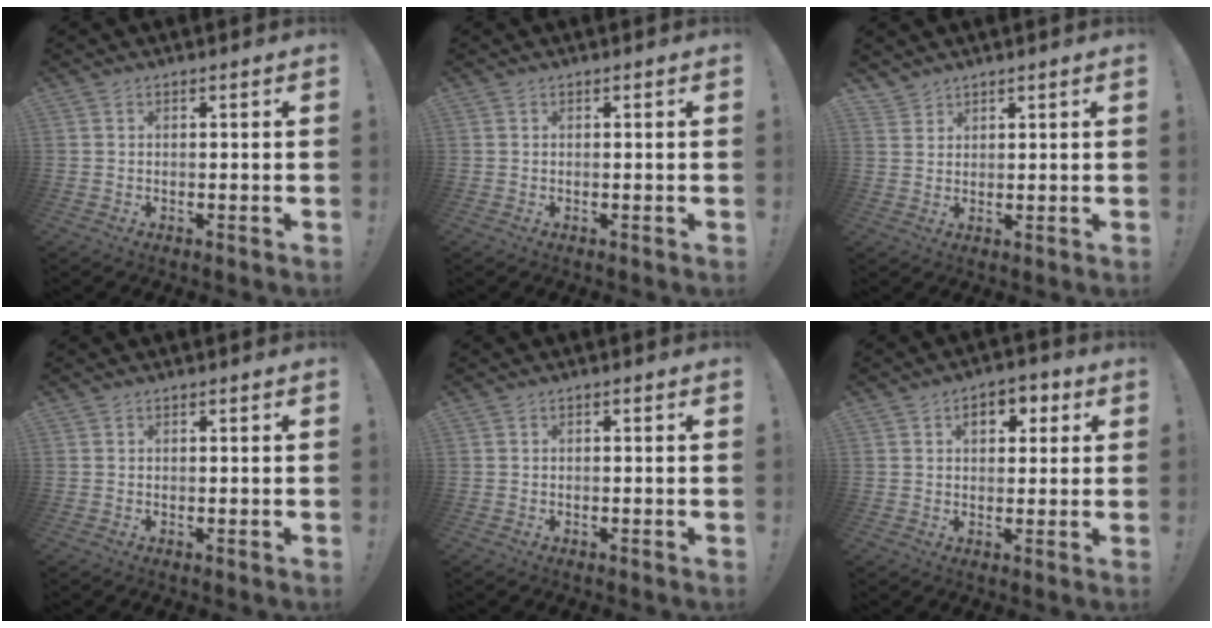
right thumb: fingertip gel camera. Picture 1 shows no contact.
{"total": 0.0}
{"total": 3.0, "force": [2.5, 1.6, 0.2], "torque": [-0.006, -0.018, 0.047]}
{"total": 0.0}
{"total": 0.6, "force": [-0.5, 0.1, 0.3], "torque": [-0.010, 0.003, -0.008]}
{"total": 6.4, "force": [2.0, 4.3, 4.2], "torque": [-0.049, 0.002, 0.029]}